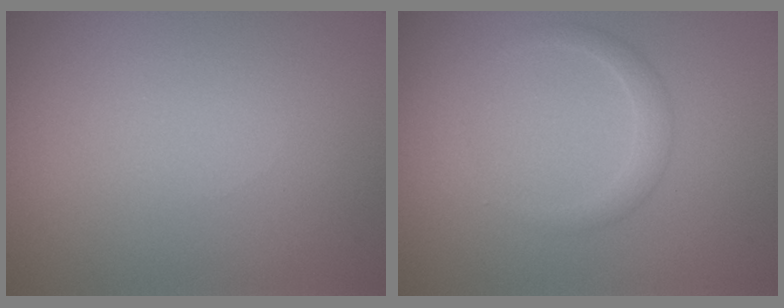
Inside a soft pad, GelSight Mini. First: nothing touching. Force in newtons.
{"total": 1.5, "press": 1.5, "slide": 0.0}